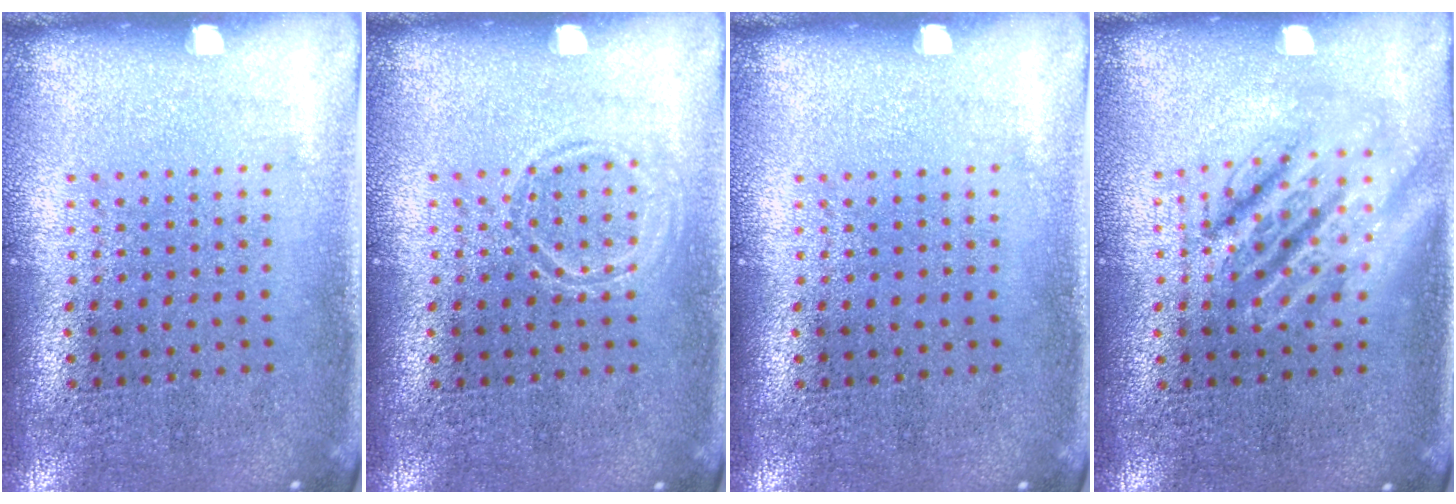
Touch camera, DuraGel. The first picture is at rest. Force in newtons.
{"total": 1.0, "press": 1.0, "slide": 0.1}
{"total": 0.0}
{"total": 2.4, "press": 2.4, "slide": 0.3}